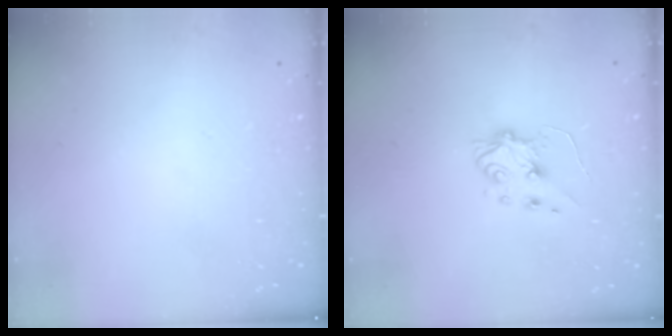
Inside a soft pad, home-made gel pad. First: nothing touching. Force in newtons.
{"total": 5.9, "press": 5.9, "slide": 0.9}